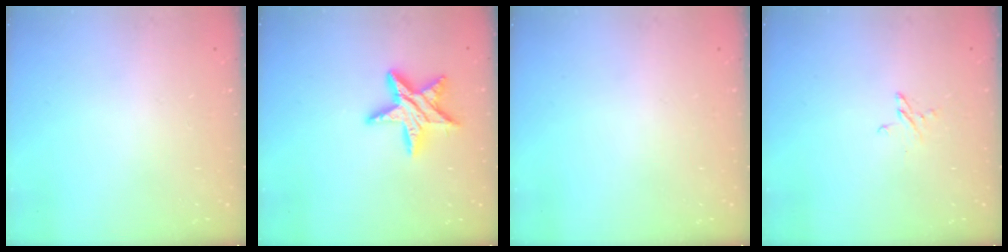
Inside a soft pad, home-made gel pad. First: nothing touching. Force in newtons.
{"total": 12.3, "press": 12.3, "slide": 0.8}
{"total": 0.0}
{"total": 2.9, "press": 2.9, "slide": 0.3}